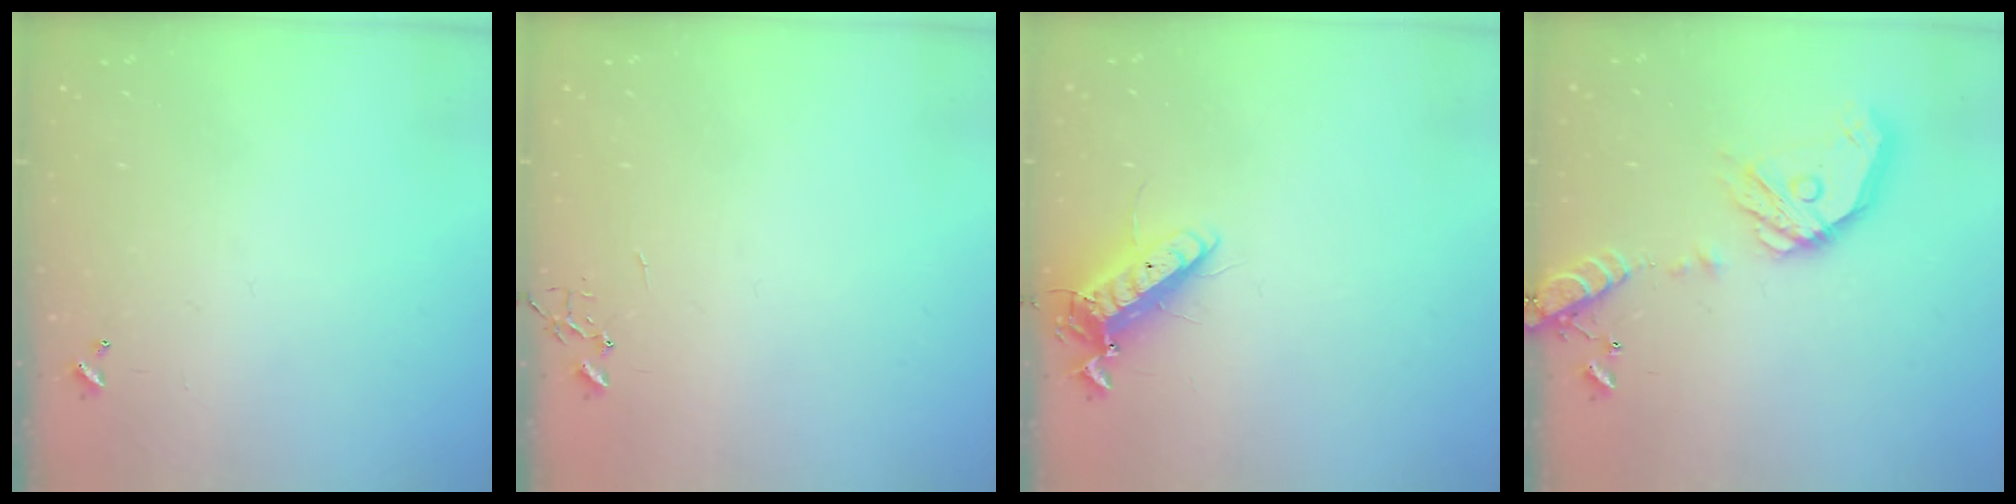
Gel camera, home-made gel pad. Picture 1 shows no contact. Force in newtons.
{"total": 0.0}
{"total": 12.9, "press": 12.7, "slide": 2.1}
{"total": 18.1, "press": 17.8, "slide": 3.3}